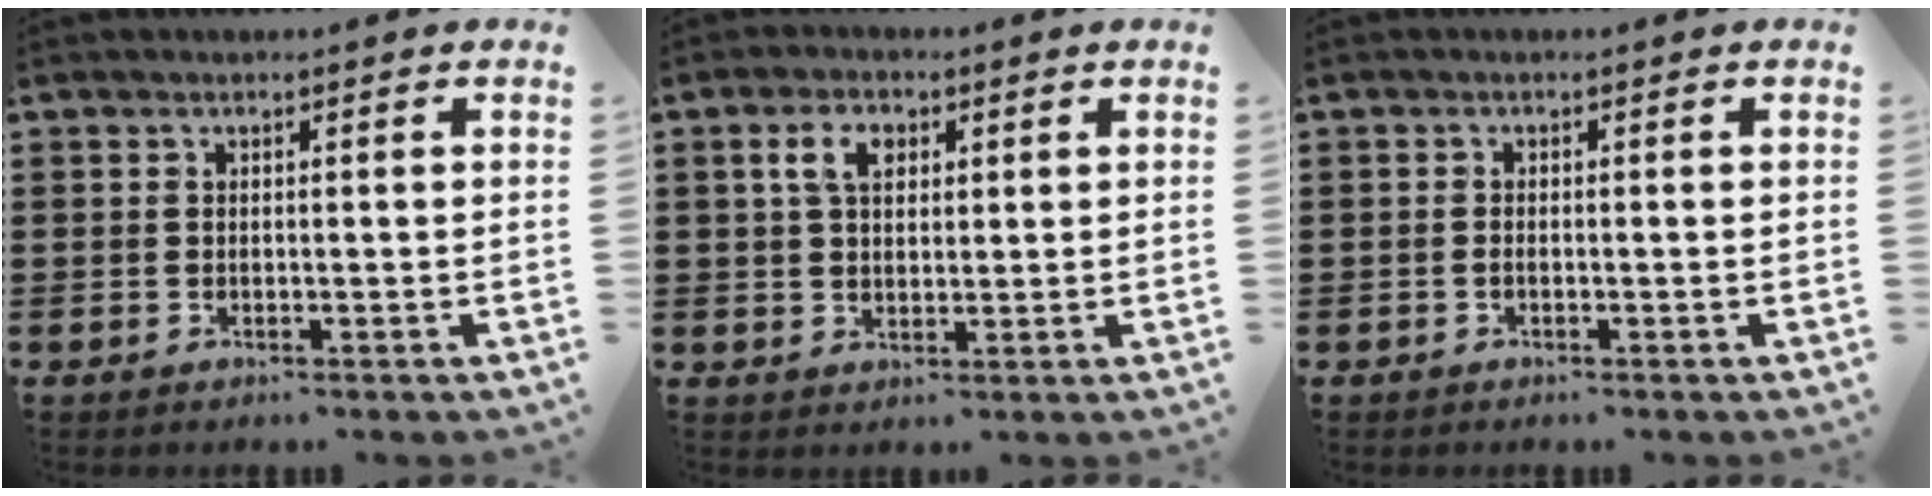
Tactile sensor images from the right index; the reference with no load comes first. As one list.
[{"total": 4.1, "force": [1.4, 2.6, 2.9], "torque": [-0.067, 0.014, 0.022]}, {"total": 0.6, "force": [-0.3, 0.1, 0.5], "torque": [-0.011, -0.005, -0.003]}]